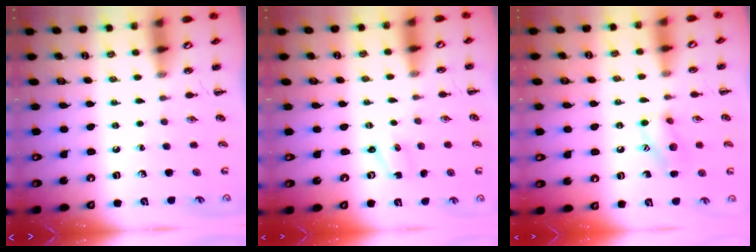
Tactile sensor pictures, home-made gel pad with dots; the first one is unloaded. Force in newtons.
{"total": 0.8, "press": 0.8, "slide": 0.3}
{"total": 9.9, "press": 9.9, "slide": 0.8}